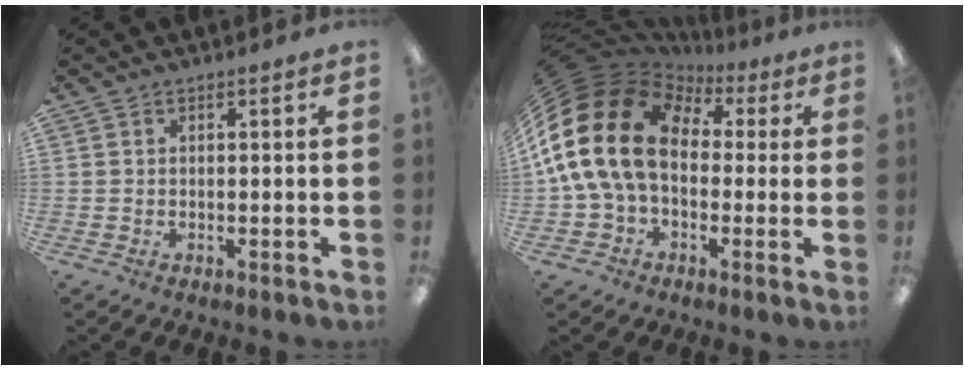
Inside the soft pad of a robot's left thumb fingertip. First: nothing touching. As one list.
[{"total": 21.3, "force": [3.3, 15.0, 14.8], "torque": [-0.323, -0.003, 0.060]}]